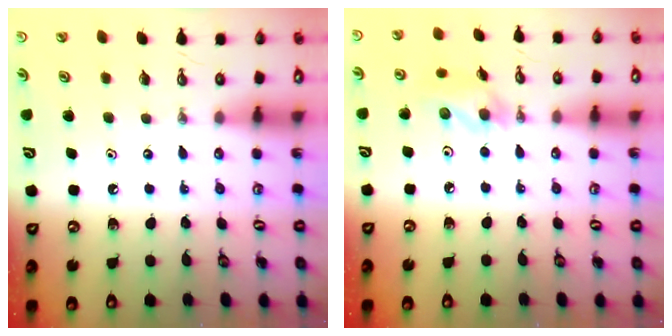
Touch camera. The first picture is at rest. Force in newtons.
{"total": 9.4, "press": 9.3, "slide": 1.1}